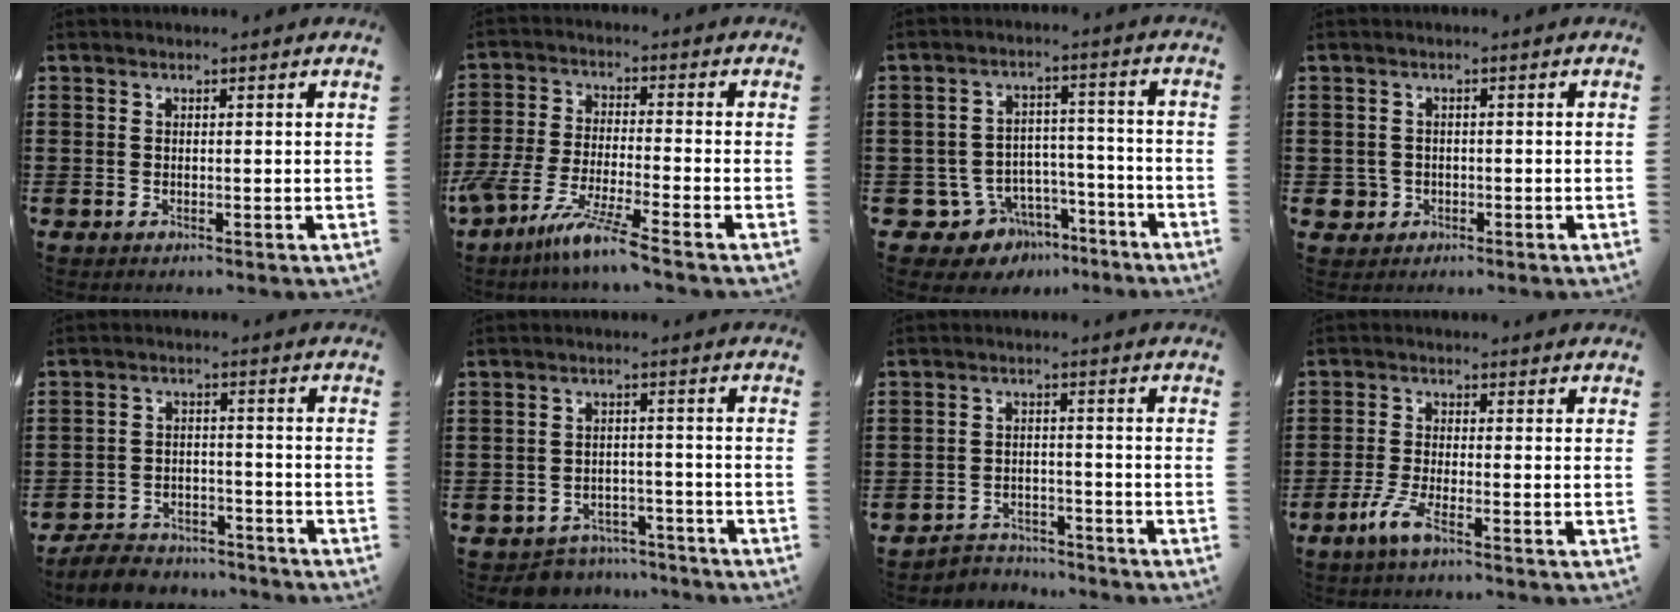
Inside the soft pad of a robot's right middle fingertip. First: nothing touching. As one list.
[{"total": 8.6, "force": [-7.2, -0.5, 4.7], "torque": [-0.111, -0.014, -0.145]}, {"total": 6.7, "force": [-5.0, 4.3, 1.1], "torque": [-0.039, 0.026, -0.097]}, {"total": 2.0, "force": [-0.7, 1.8, 0.5], "torque": [-0.017, -0.001, -0.016]}, {"total": 5.0, "force": [-4.9, 0.9, 0.5], "torque": [-0.021, 0.006, -0.103]}, {"total": 4.1, "force": [-4.0, 0.9, -0.3], "torque": [-0.003, 0.006, -0.085]}, {"total": 3.4, "force": [-3.3, 0.7, -0.2], "torque": [-0.005, 0.001, -0.072]}, {"total": 4.1, "force": [-2.3, 0.4, 3.4], "torque": [-0.082, -0.011, -0.049]}]